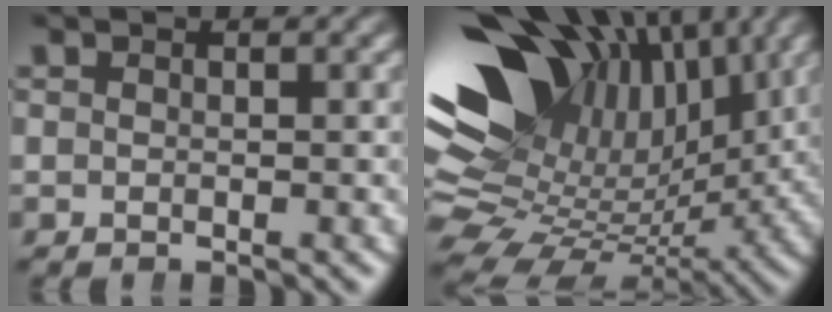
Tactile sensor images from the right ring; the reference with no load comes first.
{"total": 18.8, "force": [3.0, 13.7, 12.5], "torque": [-0.215, -0.016, 0.050]}